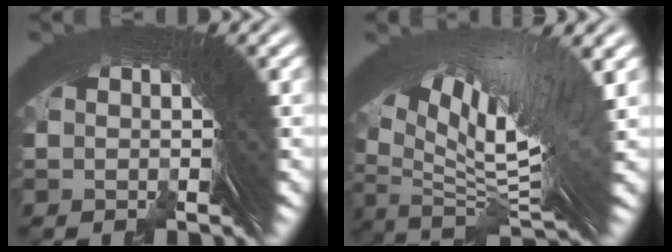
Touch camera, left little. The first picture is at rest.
{"total": 10.6, "force": [2.9, 4.1, 9.3], "torque": [-0.142, 0.006, 0.055]}